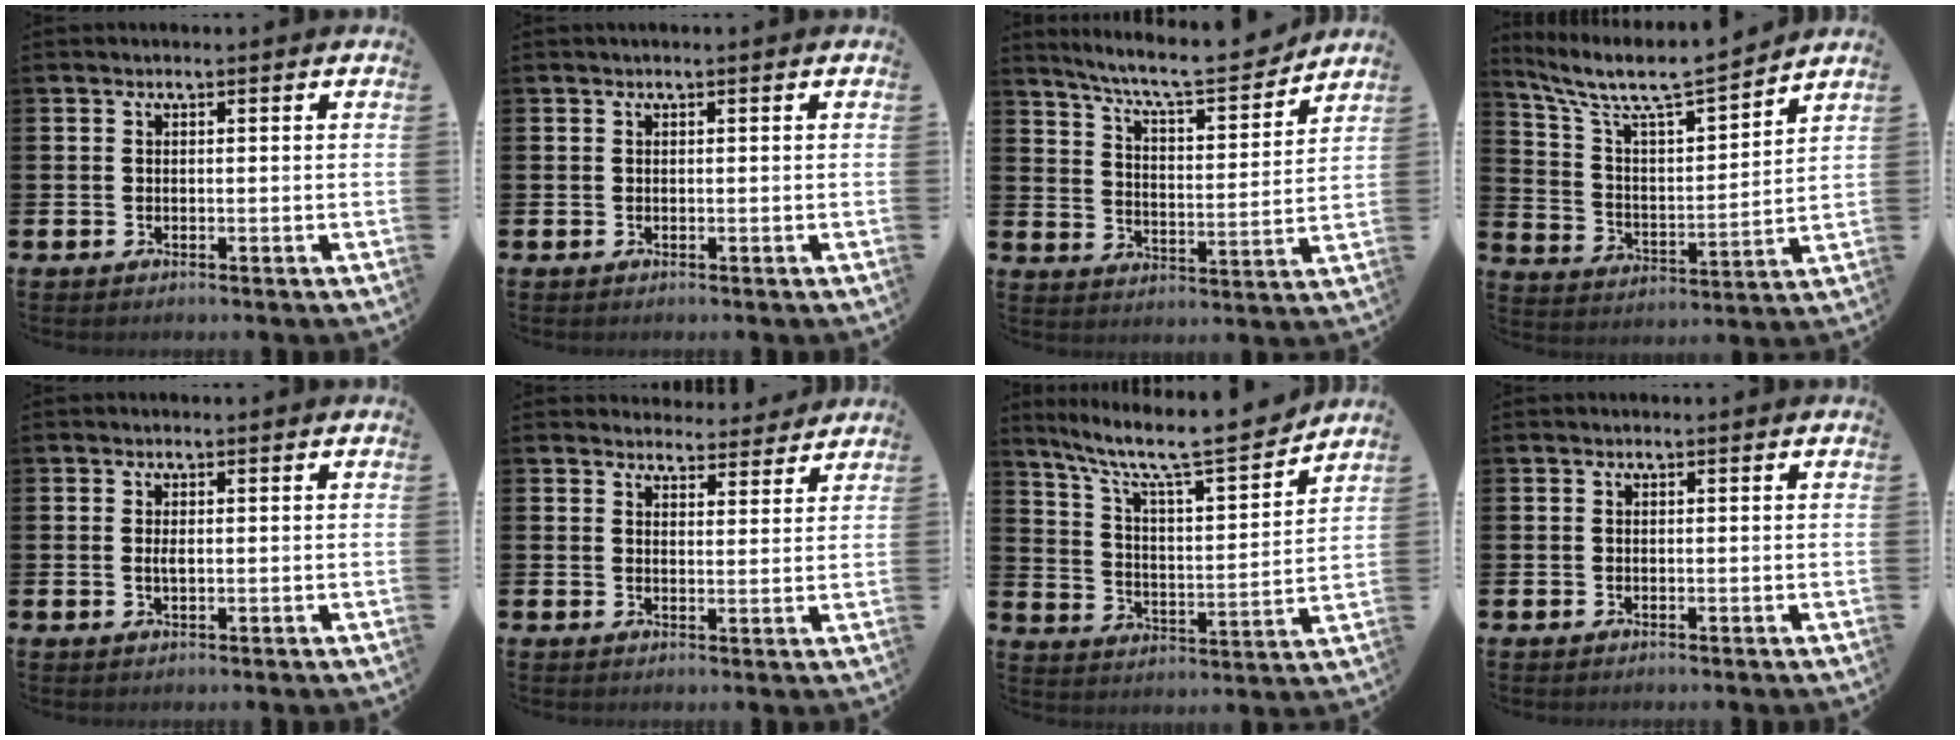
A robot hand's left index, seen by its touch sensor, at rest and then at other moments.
{"total": 0.0}
{"total": 8.7, "force": [8.0, 1.1, 3.2], "torque": [-0.090, -0.056, 0.137]}
{"total": 8.9, "force": [8.0, 1.0, 3.8], "torque": [-0.112, -0.057, 0.133]}
{"total": 1.1, "force": [0.2, 0.4, 1.0], "torque": [-0.020, 0.003, 0.001]}
{"total": 4.1, "force": [4.0, 0.9, -0.1], "torque": [0.001, -0.024, 0.072]}
{"total": 10.0, "force": [8.8, 1.1, 4.7], "torque": [-0.123, -0.063, 0.146]}
{"total": 0.0}